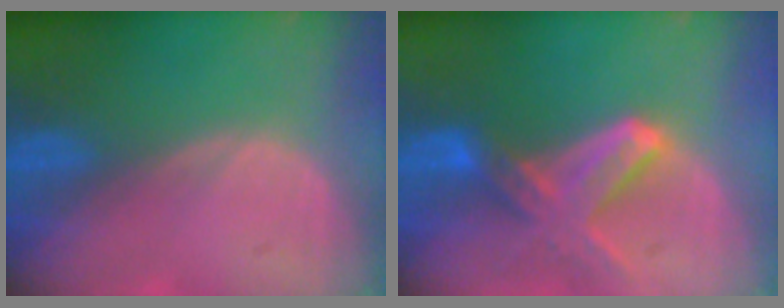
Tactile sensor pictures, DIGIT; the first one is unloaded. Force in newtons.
{"total": 7.7, "press": 6.9, "slide": 3.6}